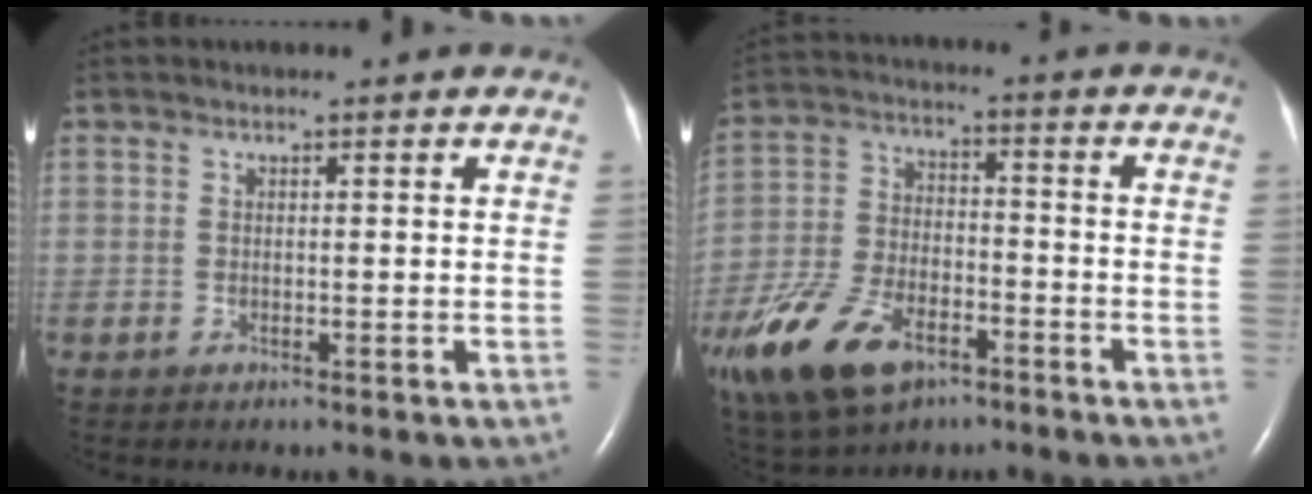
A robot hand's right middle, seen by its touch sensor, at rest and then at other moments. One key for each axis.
{"total": 18.0, "fx": -10.6, "fy": 9.0, "fz": 11.5, "tx": -0.283, "ty": -0.019, "tz": -0.192}